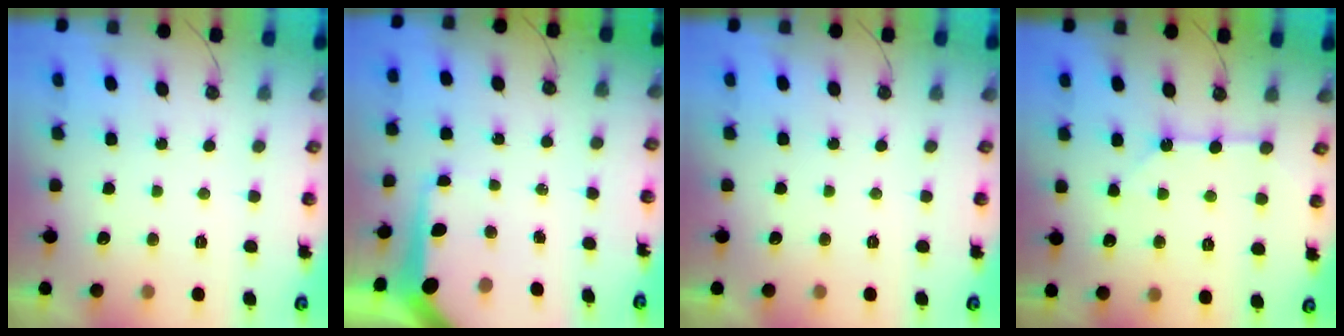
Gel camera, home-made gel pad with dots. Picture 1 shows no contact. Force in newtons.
{"total": 11.8, "press": 11.8, "slide": 1.1}
{"total": 0.0}
{"total": 4.2, "press": 4.1, "slide": 0.4}